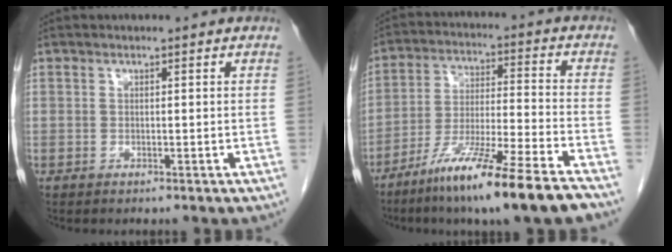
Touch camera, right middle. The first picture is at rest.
{"total": 15.4, "force": [-10.8, -0.5, 10.9], "torque": [-0.204, -0.041, -0.191]}